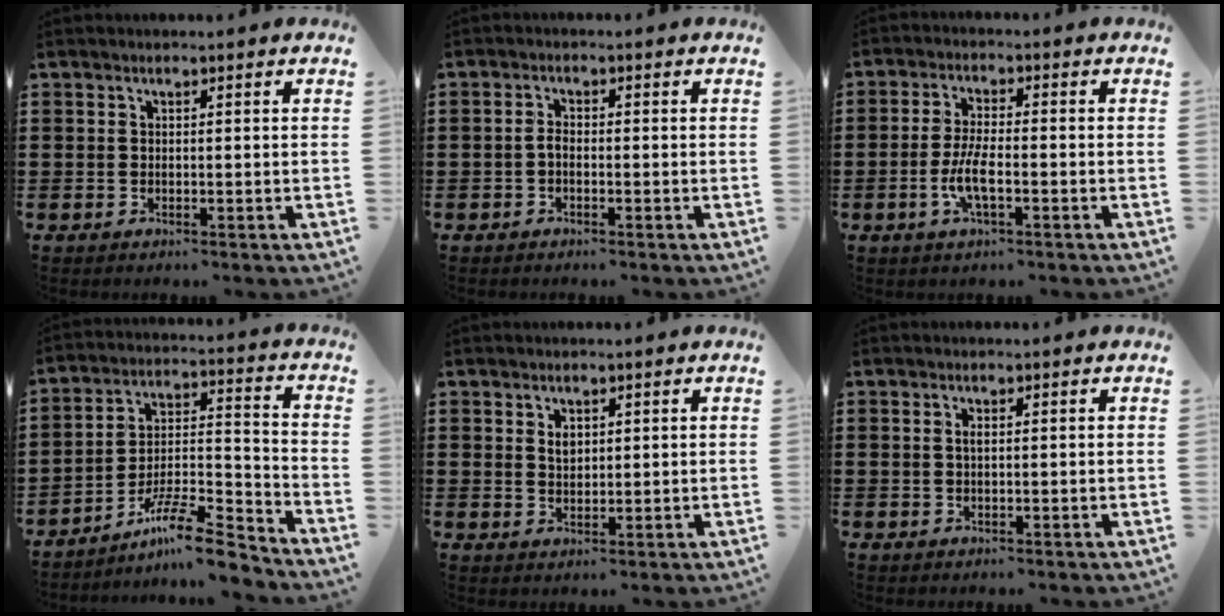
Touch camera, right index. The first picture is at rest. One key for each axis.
{"total": 1.5, "fx": -0.7, "fy": 0.6, "fz": 1.2, "tx": -0.033, "ty": -0.002, "tz": -0.016}
{"total": 5.1, "fx": -1.7, "fy": 1.3, "fz": 4.6, "tx": -0.105, "ty": -0.007, "tz": -0.039}
{"total": 10.7, "fx": -8.9, "fy": 1.4, "fz": 5.8, "tx": -0.092, "ty": 0.018, "tz": -0.171}
{"total": 1.9, "fx": 0.9, "fy": 1.2, "fz": 1.2, "tx": -0.027, "ty": 0.004, "tz": 0.016}
{"total": 0.8, "fx": 0.1, "fy": 0.2, "fz": 0.8, "tx": -0.016, "ty": 0.000, "tz": 0.002}